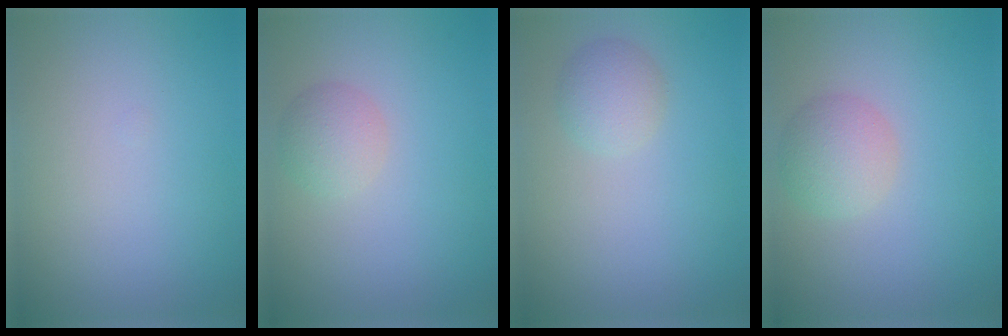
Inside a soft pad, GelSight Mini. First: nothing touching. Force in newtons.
{"total": 2.2, "press": 2.2, "slide": 0.1}
{"total": 2.2, "press": 2.2, "slide": 0.1}
{"total": 3.0, "press": 3.0, "slide": 0.1}